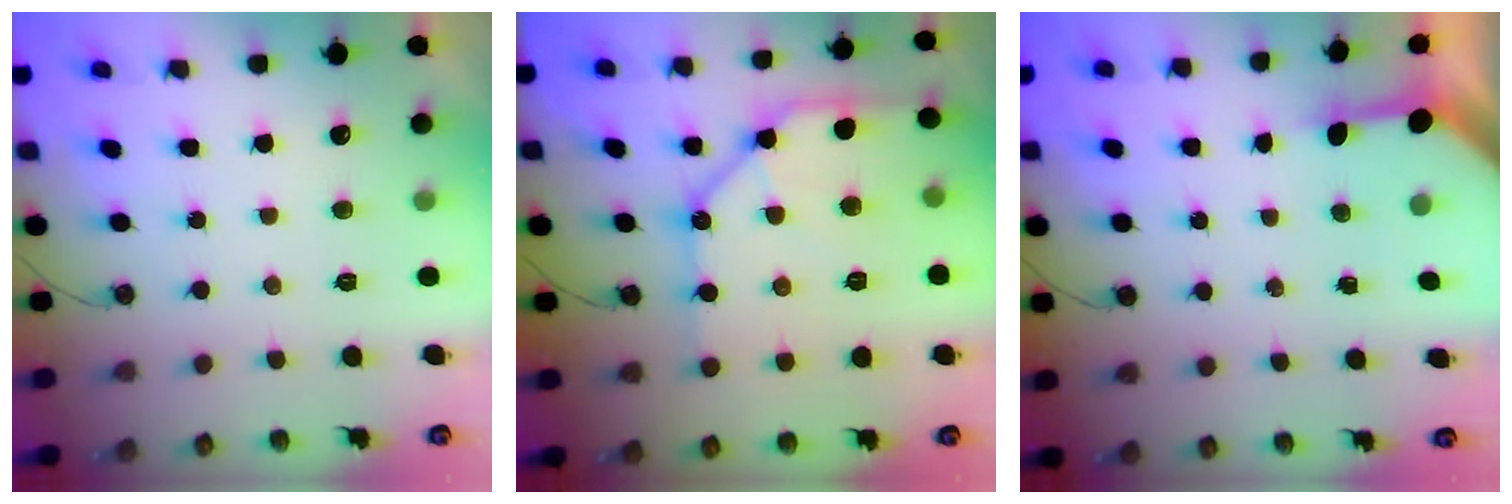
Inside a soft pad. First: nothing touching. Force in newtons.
{"total": 13.8, "press": 13.8, "slide": 1.1}
{"total": 3.6, "press": 3.6, "slide": 0.4}